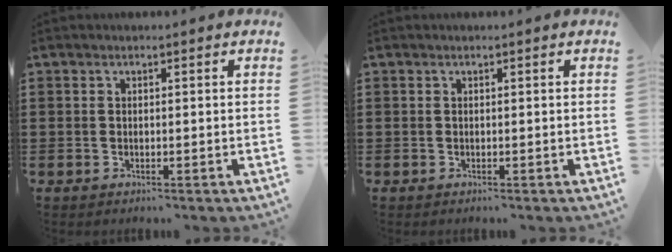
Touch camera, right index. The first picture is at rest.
{"total": 0.0}